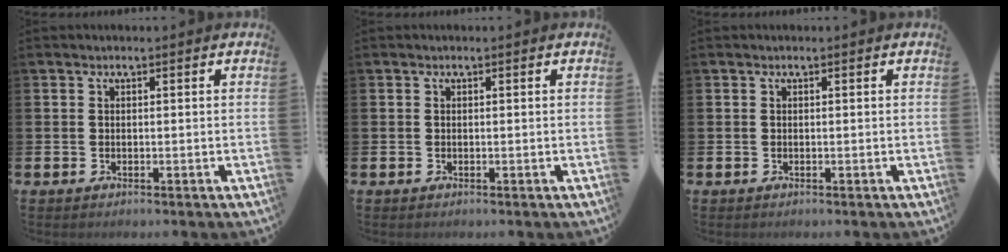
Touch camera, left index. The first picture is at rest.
{"total": 0.0}
{"total": 0.0}